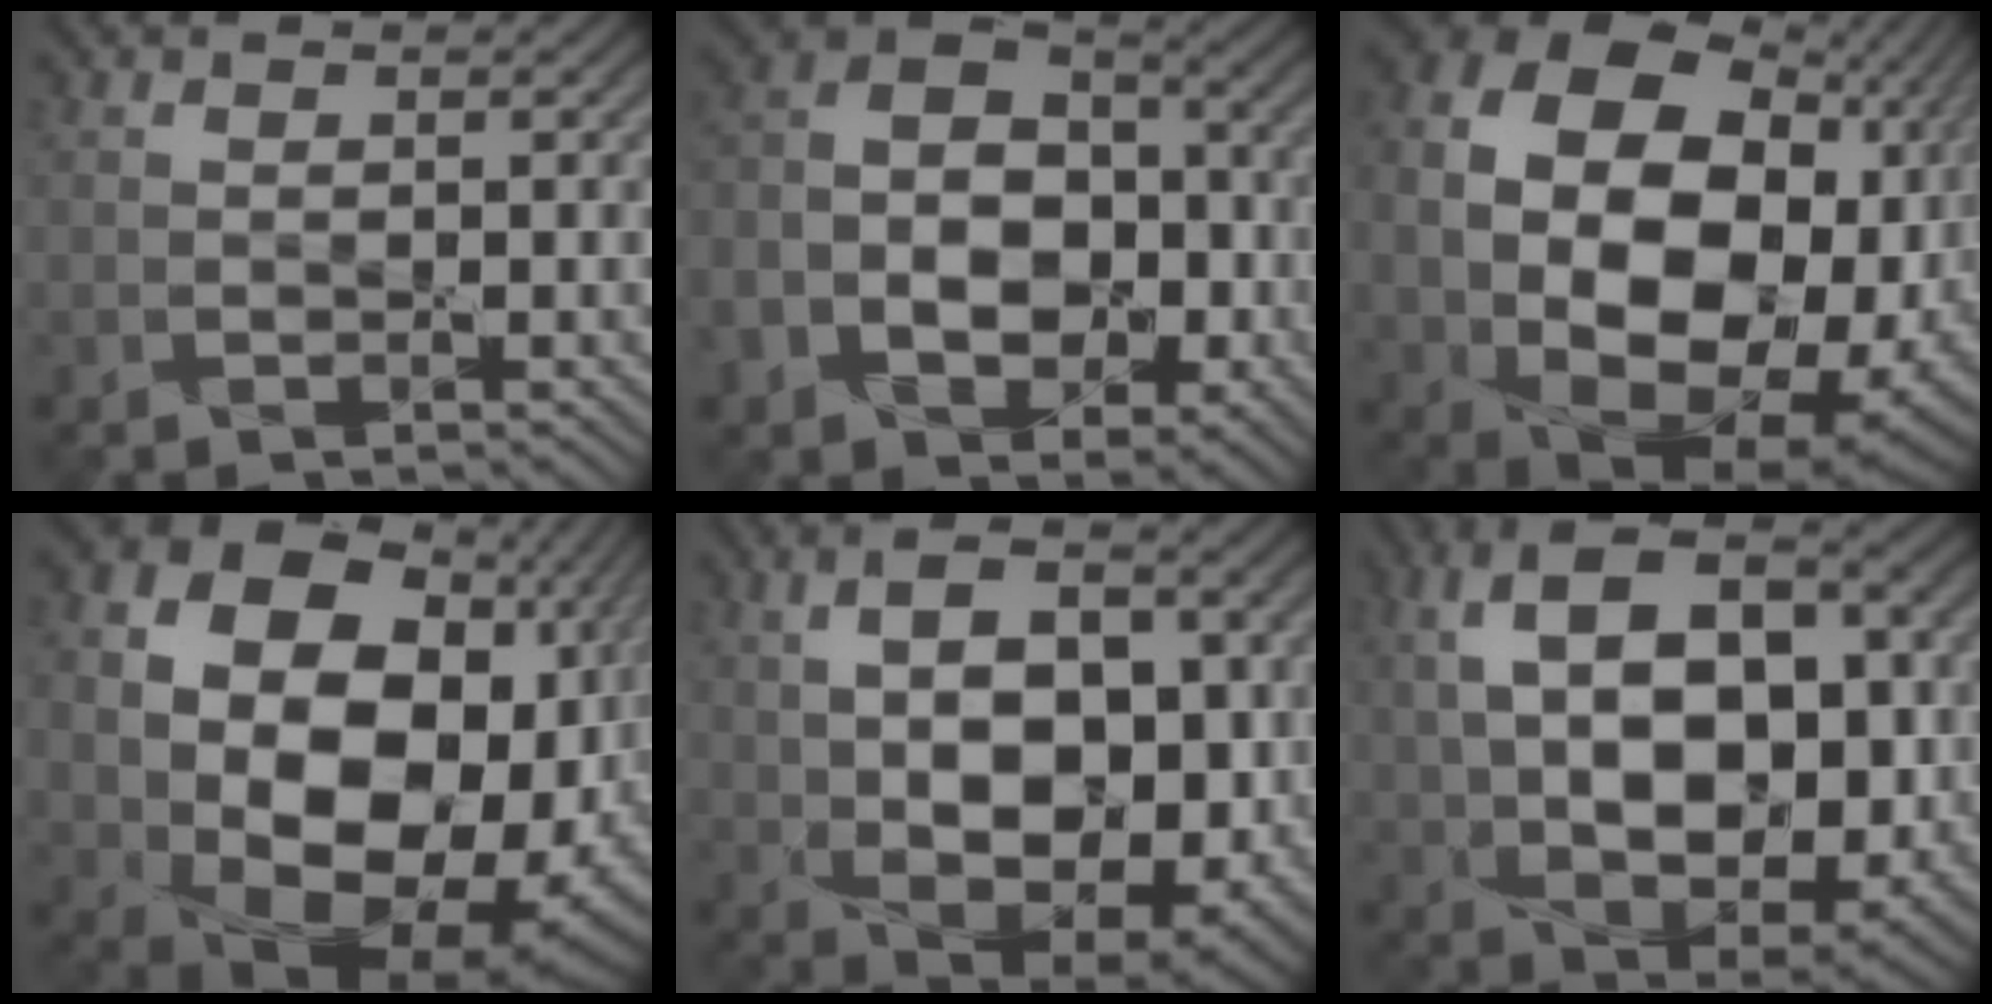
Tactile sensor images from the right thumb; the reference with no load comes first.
{"total": 13.7, "force": [-4.4, 9.7, 8.6], "torque": [-0.171, -0.021, -0.080]}
{"total": 22.1, "force": [-0.6, 15.7, 15.5], "torque": [-0.330, -0.050, 0.047]}
{"total": 22.8, "force": [0.0, 17.6, 14.5], "torque": [-0.289, -0.053, 0.046]}
{"total": 15.5, "force": [0.5, 9.1, 12.5], "torque": [-0.197, -0.009, 0.014]}
{"total": 17.5, "force": [2.2, 10.6, 13.8], "torque": [-0.254, 0.005, 0.041]}